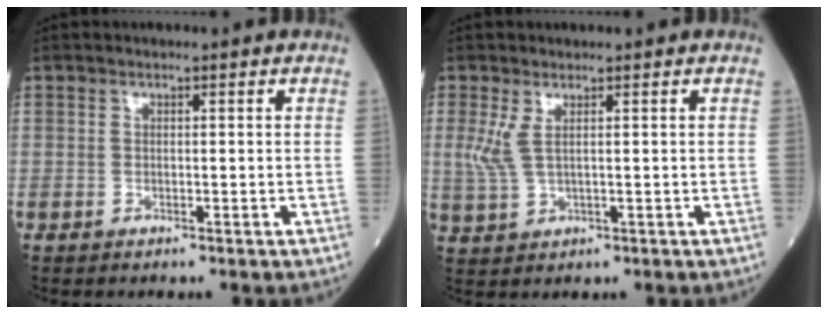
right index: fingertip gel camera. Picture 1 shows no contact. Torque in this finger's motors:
{"motor_torque": [0.59, 0.19, 0.31, 0.08]}